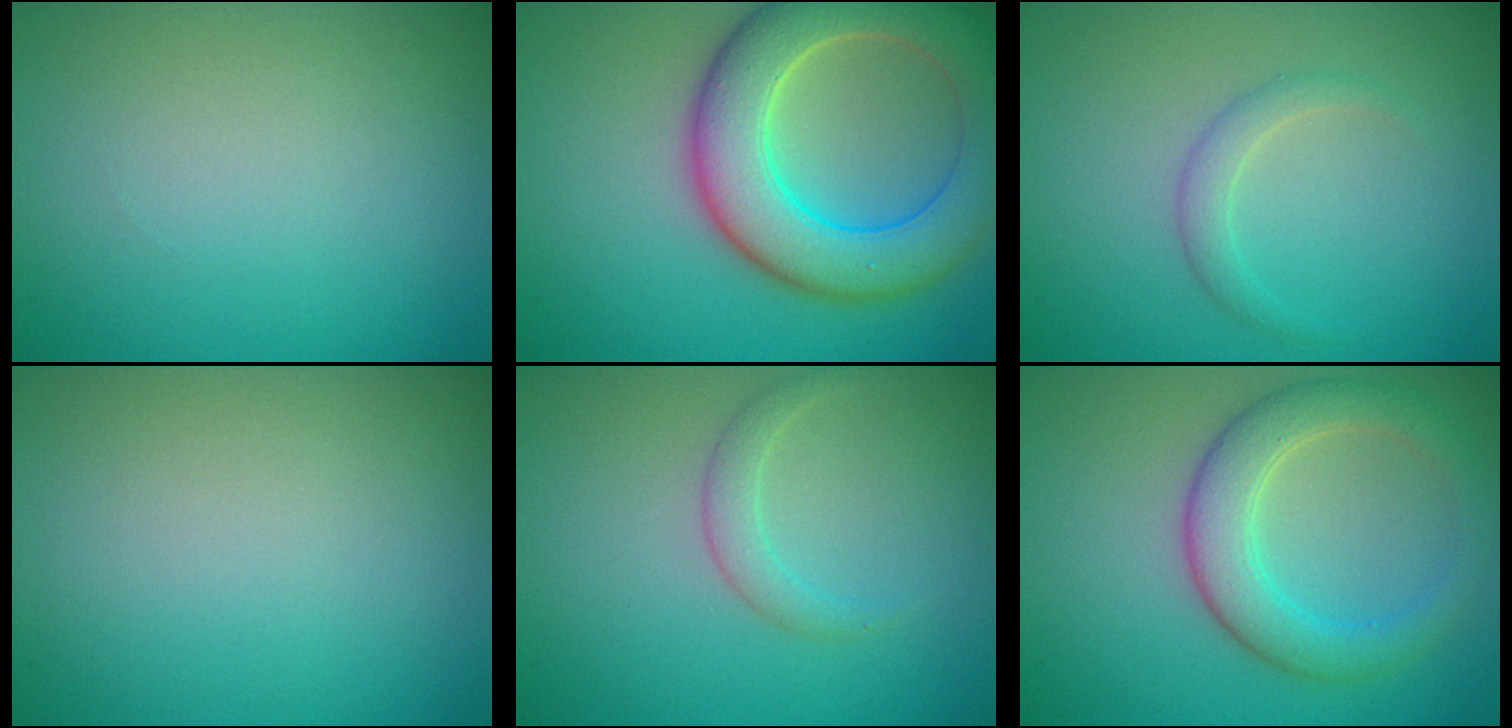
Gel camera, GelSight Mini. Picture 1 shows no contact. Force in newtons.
{"total": 8.9, "press": 8.8, "slide": 0.9}
{"total": 1.5, "press": 1.5, "slide": 0.1}
{"total": 0.0}
{"total": 1.6, "press": 1.6, "slide": 0.0}
{"total": 4.7, "press": 4.7, "slide": 0.1}